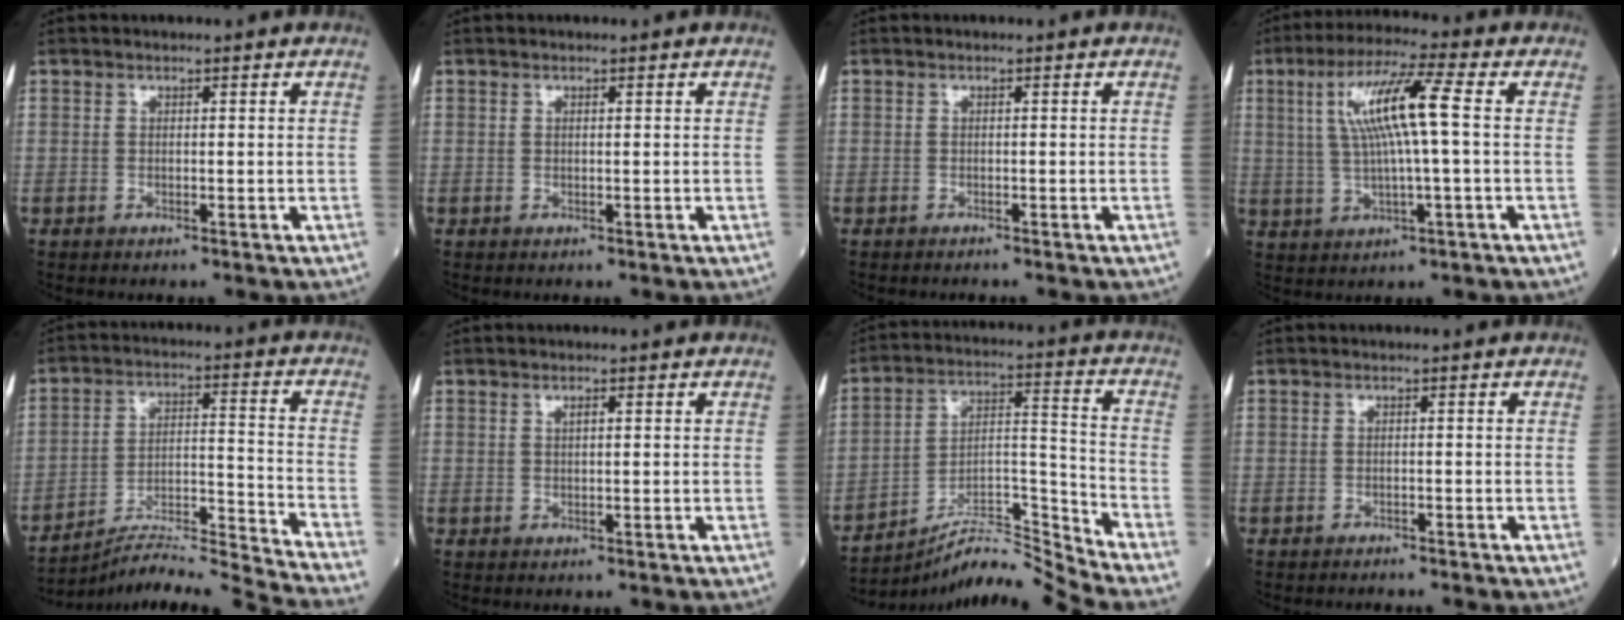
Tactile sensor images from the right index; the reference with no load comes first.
{"total": 0.0}
{"total": 1.3, "force": [-1.2, 0.3, 0.6], "torque": [-0.012, -0.003, -0.014]}
{"total": 10.4, "force": [1.8, 0.2, 10.3], "torque": [-0.201, 0.016, 0.032]}
{"total": 16.7, "force": [-15.7, -3.6, 4.1], "torque": [-0.054, 0.011, -0.252]}
{"total": 0.9, "force": [0.4, 0.1, 0.8], "torque": [-0.019, 0.001, 0.005]}
{"total": 12.1, "force": [-11.5, -2.8, 2.7], "torque": [-0.042, 0.039, -0.203]}
{"total": 1.1, "force": [-1.1, 0.0, 0.2], "torque": [-0.005, -0.003, -0.016]}